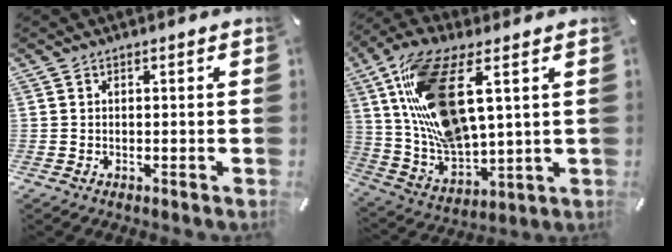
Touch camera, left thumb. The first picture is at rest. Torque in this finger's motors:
{"motor_torque": [0.96, 1.12, 2.34, -0.43, 0.52]}